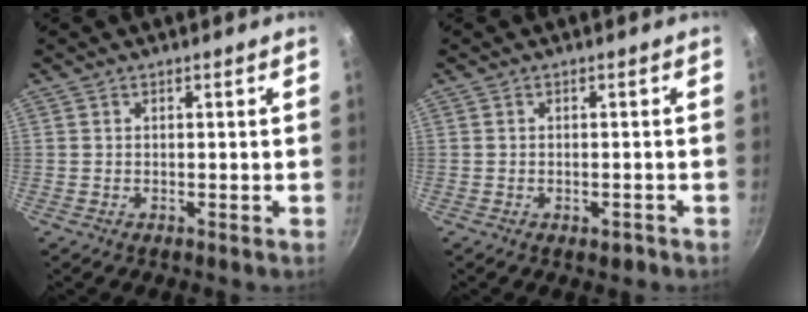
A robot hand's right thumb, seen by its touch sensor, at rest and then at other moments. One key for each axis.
{"total": 1.4, "fx": -0.5, "fy": 0.8, "fz": 1.0, "tx": -0.010, "ty": 0.000, "tz": -0.001}